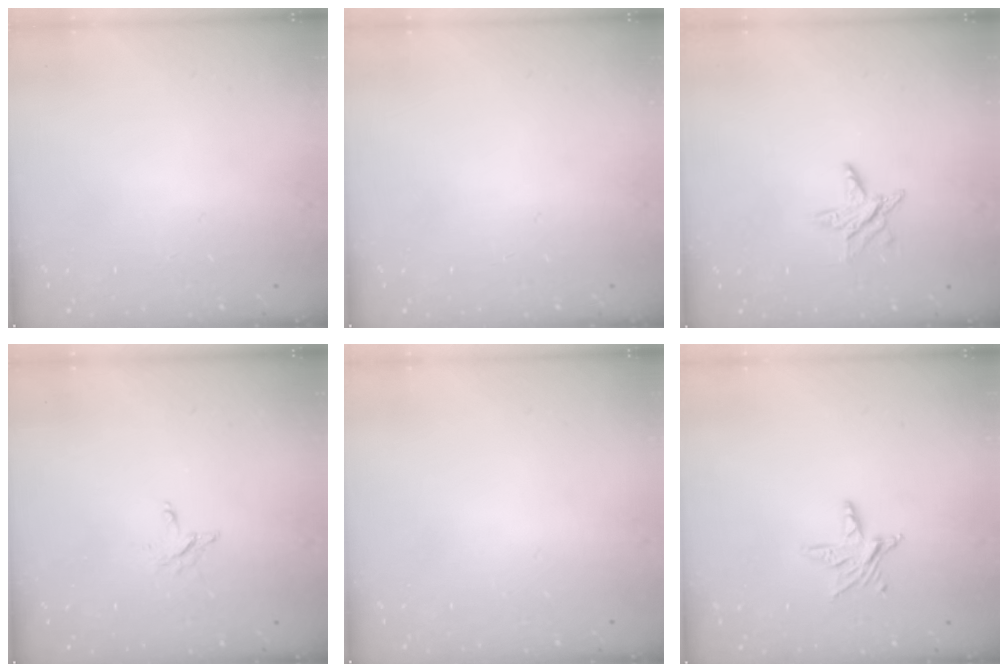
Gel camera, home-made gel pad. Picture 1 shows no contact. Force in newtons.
{"total": 0.0}
{"total": 5.7, "press": 5.7, "slide": 0.3}
{"total": 3.1, "press": 3.1, "slide": 0.3}
{"total": 0.0}
{"total": 6.7, "press": 6.7, "slide": 0.1}